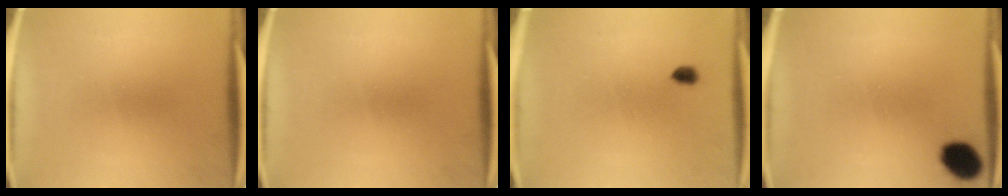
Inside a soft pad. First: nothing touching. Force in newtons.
{"total": 0.0}
{"total": 2.1}
{"total": 7.7}